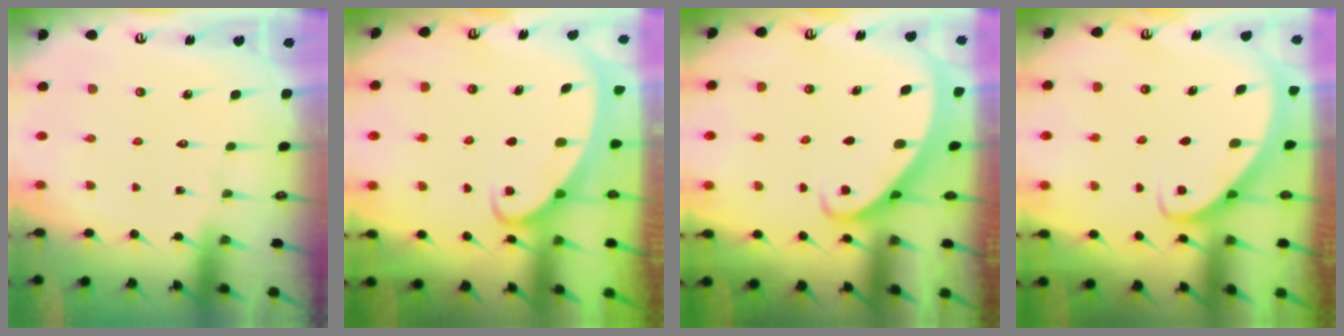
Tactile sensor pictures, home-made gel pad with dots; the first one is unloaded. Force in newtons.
{"total": 1.9, "press": 1.9, "slide": 0.3}
{"total": 2.7, "press": 2.6, "slide": 0.3}
{"total": 2.6, "press": 2.6, "slide": 0.2}